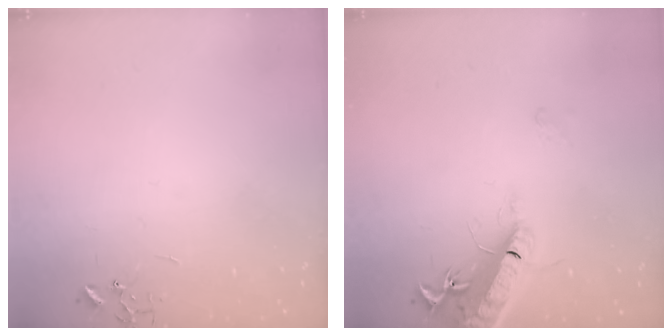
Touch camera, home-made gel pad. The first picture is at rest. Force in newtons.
{"total": 17.2, "press": 16.5, "slide": 4.6}